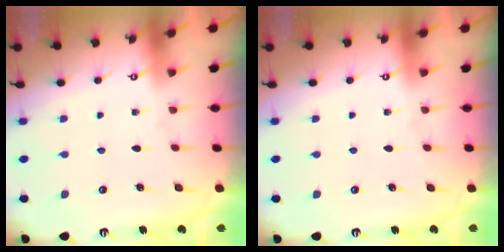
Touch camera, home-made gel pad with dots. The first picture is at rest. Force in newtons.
{"total": 0.0}